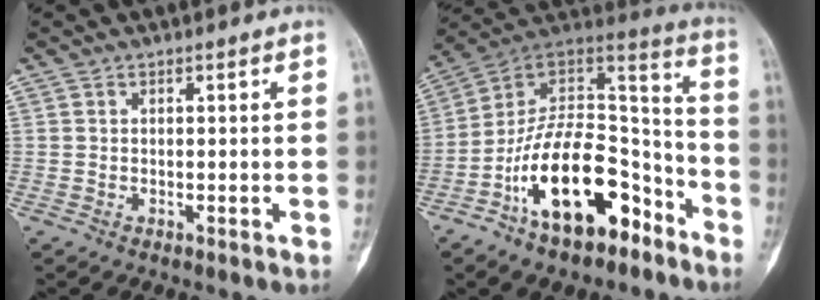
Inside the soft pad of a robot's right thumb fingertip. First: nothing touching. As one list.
[{"total": 22.4, "force": [-11.2, 11.6, 15.6], "torque": [-0.234, 0.108, -0.181]}]